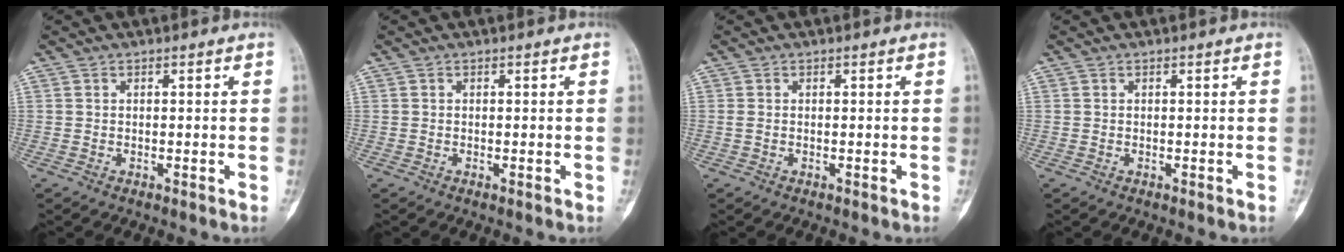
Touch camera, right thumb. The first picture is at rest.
{"total": 0.0}
{"total": 0.6, "force": [-0.1, 0.4, 0.5], "torque": [-0.015, -0.001, 0.000]}
{"total": 0.0}